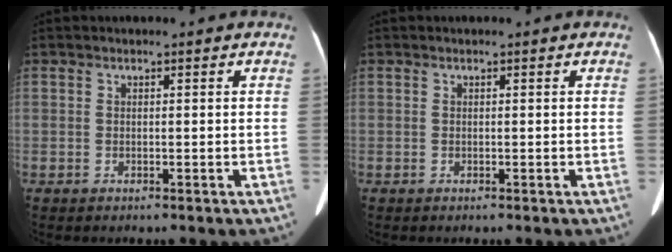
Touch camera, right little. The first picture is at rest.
{"total": 0.0}